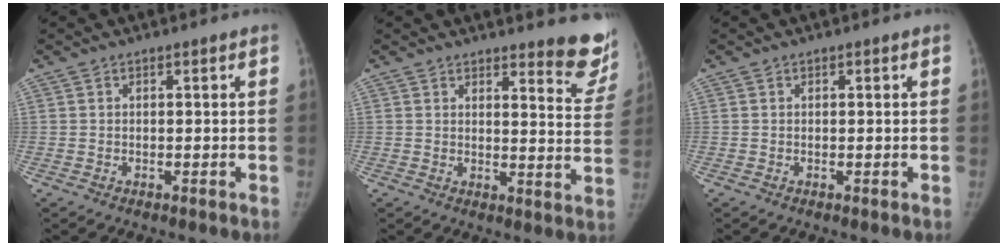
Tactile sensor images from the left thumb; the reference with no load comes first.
{"total": 10.7, "force": [9.5, 2.6, 4.2], "torque": [-0.009, -0.079, 0.093]}
{"total": 0.0}